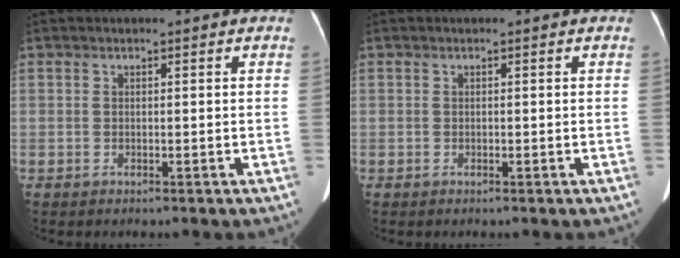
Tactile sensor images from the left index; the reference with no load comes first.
{"total": 0.0}